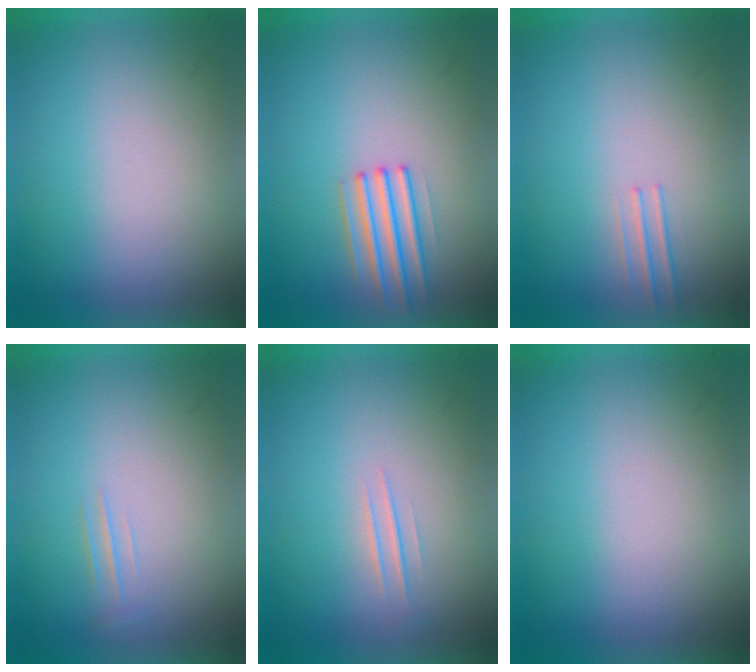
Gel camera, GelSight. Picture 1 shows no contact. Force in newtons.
{"total": 2.2}
{"total": 1.2}
{"total": 2.0}
{"total": 1.1}
{"total": 0.0}